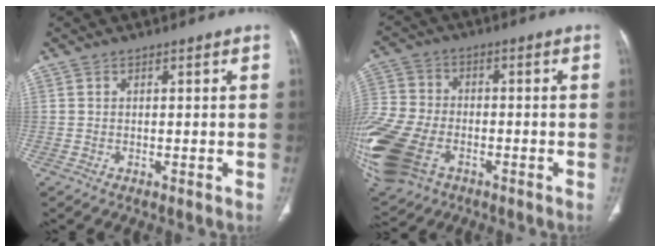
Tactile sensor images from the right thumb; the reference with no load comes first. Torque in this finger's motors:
{"motor_torque": [2.63, 2.38, 1.85, -0.92, 0.27]}